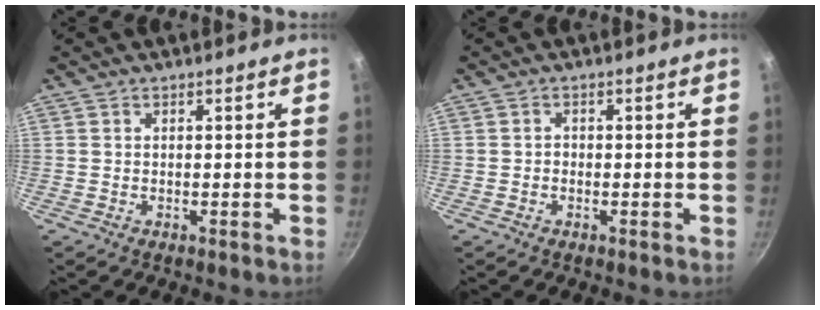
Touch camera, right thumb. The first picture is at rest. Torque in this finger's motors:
{"motor_torque": [-0.10, -0.10, -0.22, -0.01, 0.05]}